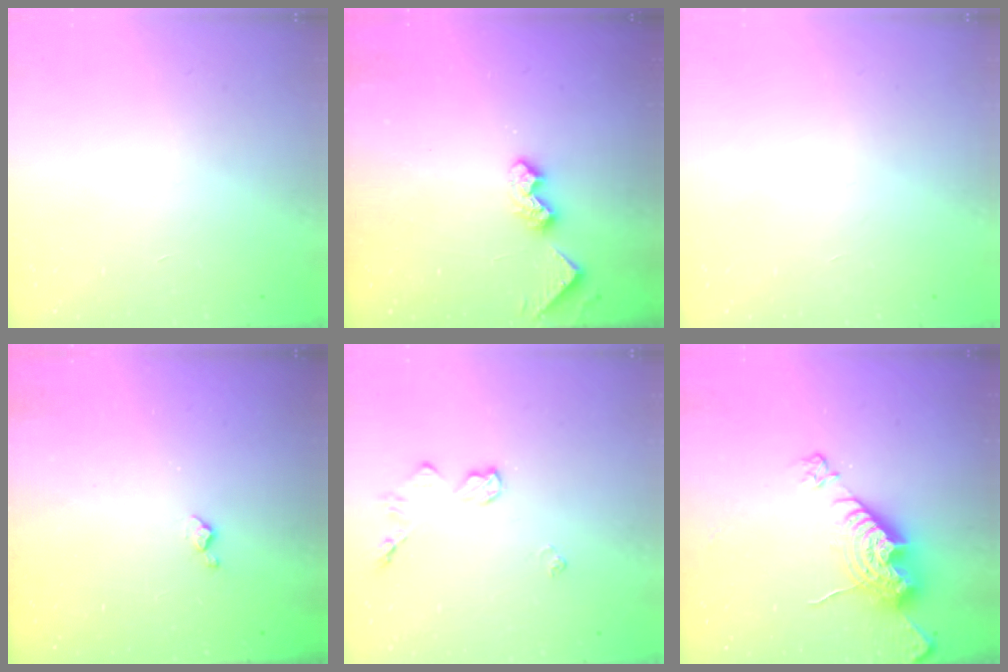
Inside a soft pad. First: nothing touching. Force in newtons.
{"total": 7.9, "press": 7.9, "slide": 0.4}
{"total": 0.0}
{"total": 3.4, "press": 3.4, "slide": 0.4}
{"total": 6.3, "press": 6.3, "slide": 0.5}
{"total": 14.3, "press": 14.2, "slide": 1.2}